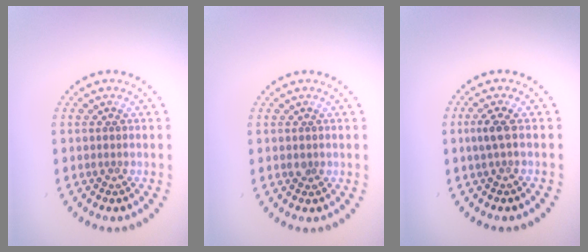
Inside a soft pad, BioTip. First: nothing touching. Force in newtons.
{"total": 0.6, "press": 0.6, "slide": 0.2}
{"total": 1.2, "press": 1.1, "slide": 0.5}